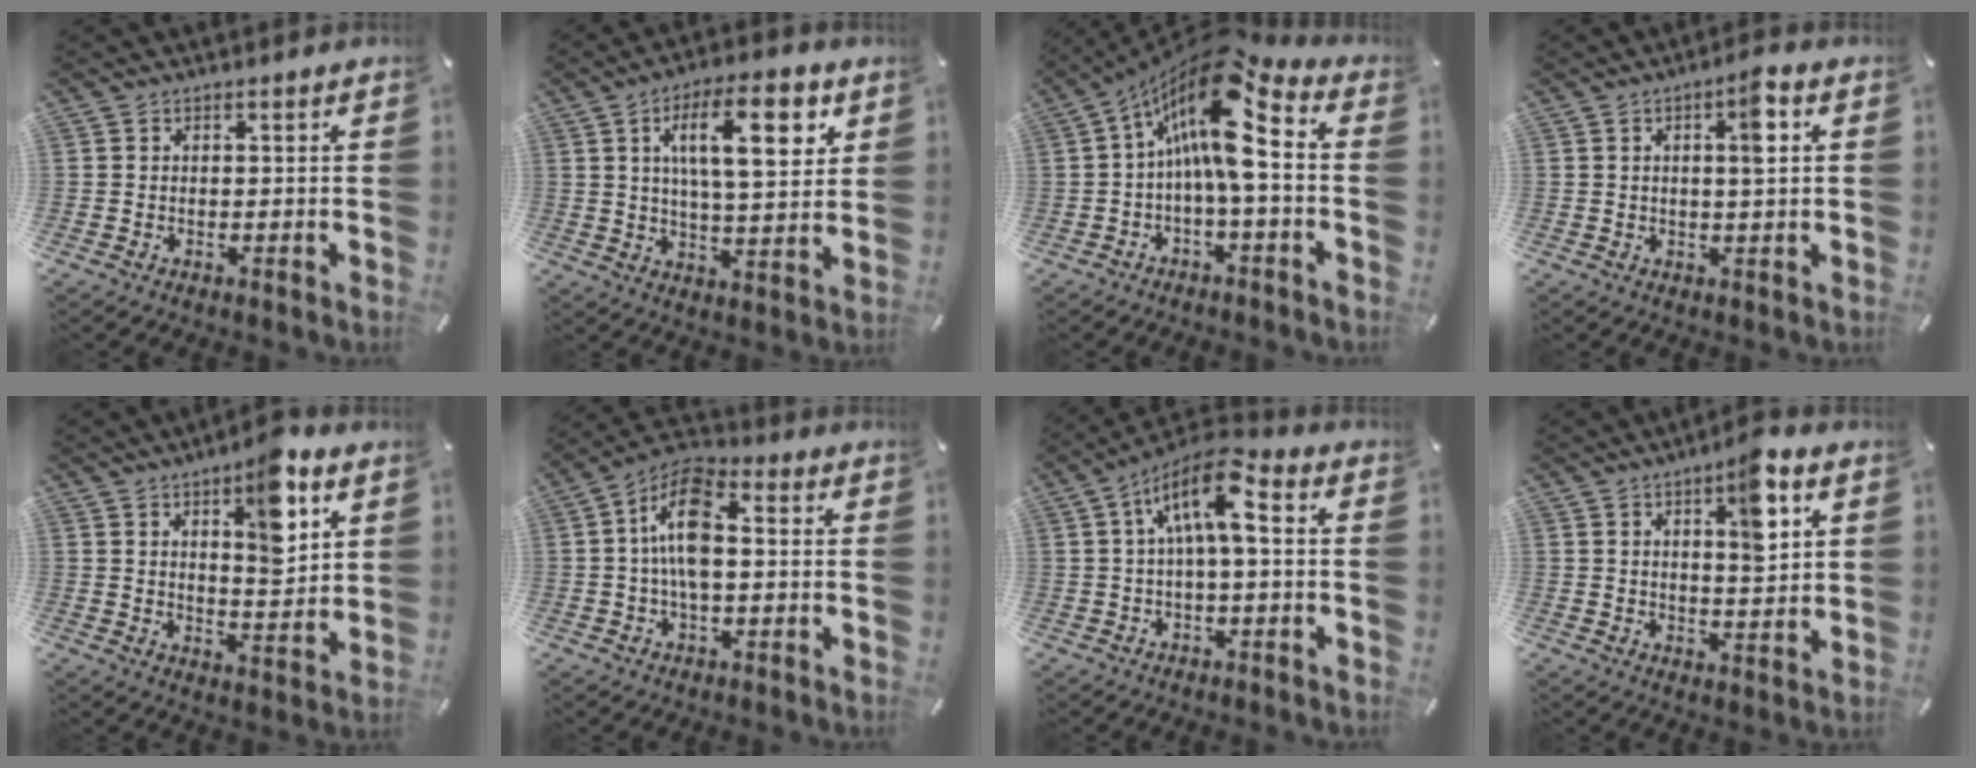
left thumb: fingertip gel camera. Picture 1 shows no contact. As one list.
[{"total": 16.8, "force": [6.2, 6.4, 14.2], "torque": [-0.222, -0.001, 0.094]}, {"total": 17.3, "force": [3.2, 6.0, 15.9], "torque": [-0.303, -0.025, 0.047]}, {"total": 5.8, "force": [1.5, 1.2, 5.4], "torque": [-0.084, -0.005, 0.018]}, {"total": 11.9, "force": [6.2, 4.4, 9.1], "torque": [-0.123, -0.032, 0.100]}, {"total": 11.3, "force": [-0.2, 5.4, 9.9], "torque": [-0.198, 0.010, -0.001]}, {"total": 12.3, "force": [2.2, 4.9, 11.1], "torque": [-0.200, -0.004, 0.036]}, {"total": 9.3, "force": [4.3, 2.7, 7.8], "torque": [-0.102, -0.024, 0.063]}]